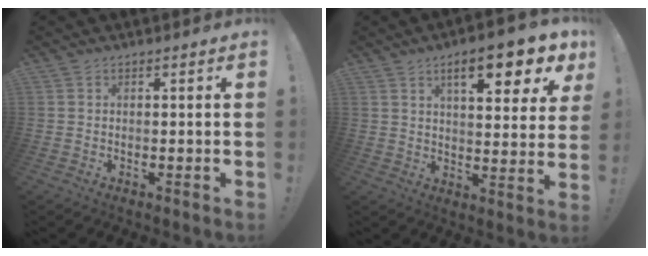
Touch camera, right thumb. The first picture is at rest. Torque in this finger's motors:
{"motor_torque": [0.35, 0.57, 1.49, 0.50, 0.06]}